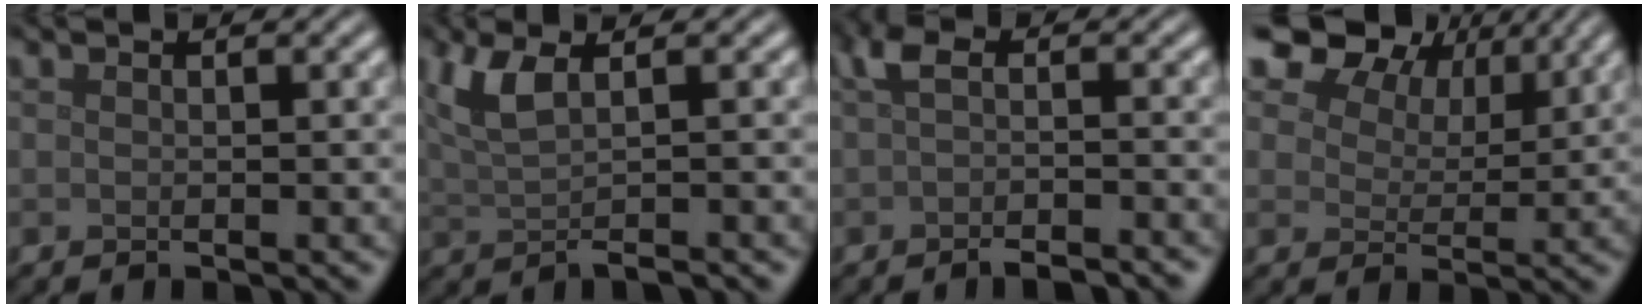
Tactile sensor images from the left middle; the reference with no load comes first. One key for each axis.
{"total": 3.8, "fx": 0.7, "fy": 1.3, "fz": 3.6, "tx": -0.064, "ty": 0.006, "tz": 0.010}
{"total": 3.4, "fx": -1.3, "fy": 1.1, "fz": 3.0, "tx": -0.054, "ty": -0.007, "tz": -0.025}
{"total": 12.4, "fx": 8.4, "fy": 6.9, "fz": 6.0, "tx": -0.136, "ty": 0.014, "tz": 0.142}